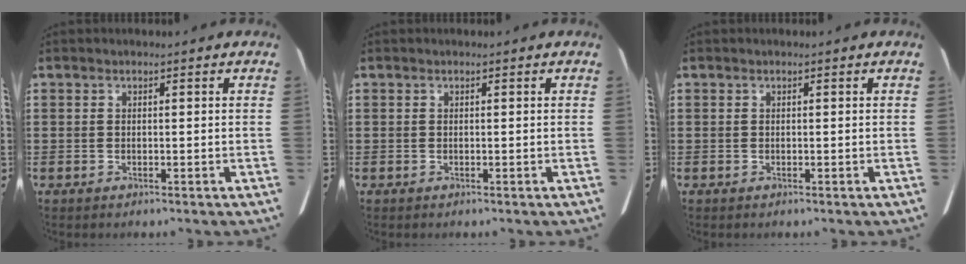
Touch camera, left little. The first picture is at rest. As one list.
[{"total": 0.0}, {"total": 0.0}]